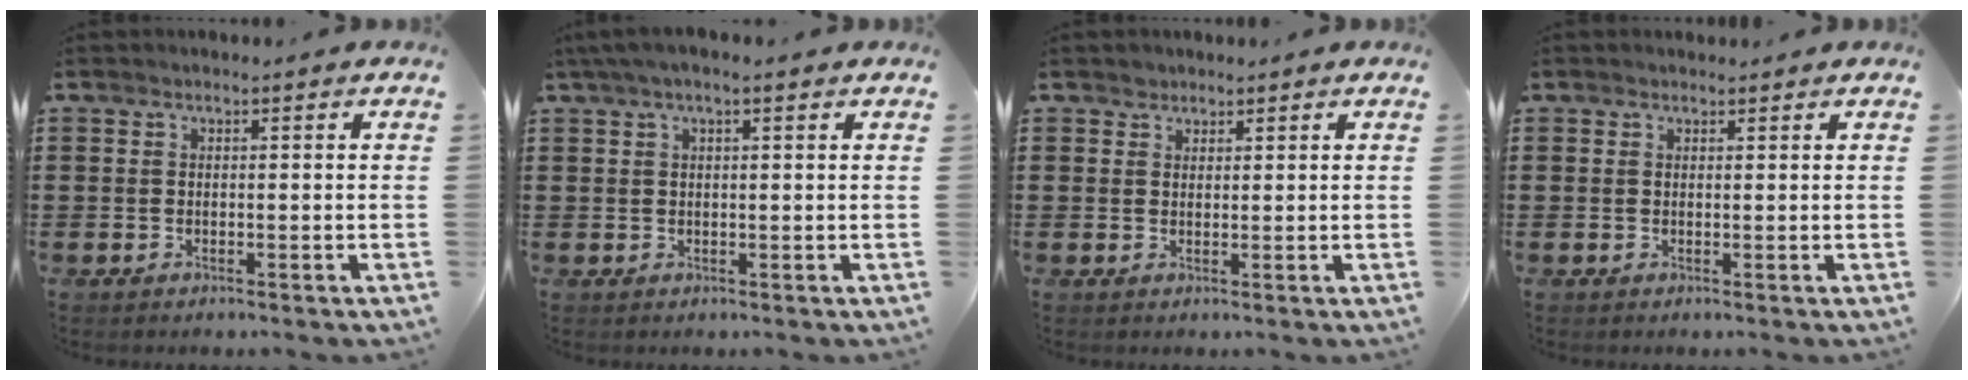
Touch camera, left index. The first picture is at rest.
{"total": 2.2, "force": [1.1, 0.3, 1.9], "torque": [-0.037, 0.002, 0.018]}
{"total": 1.5, "force": [1.2, 0.9, 0.0], "torque": [-0.003, 0.003, 0.024]}
{"total": 0.7, "force": [0.6, 0.4, 0.1], "torque": [-0.003, 0.002, 0.012]}